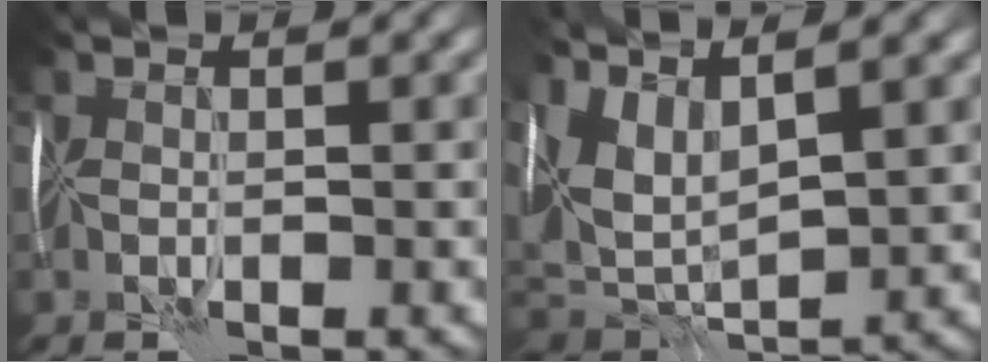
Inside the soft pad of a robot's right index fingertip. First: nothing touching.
{"total": 6.7, "force": [2.9, 3.1, 5.2], "torque": [-0.118, -0.001, 0.060]}